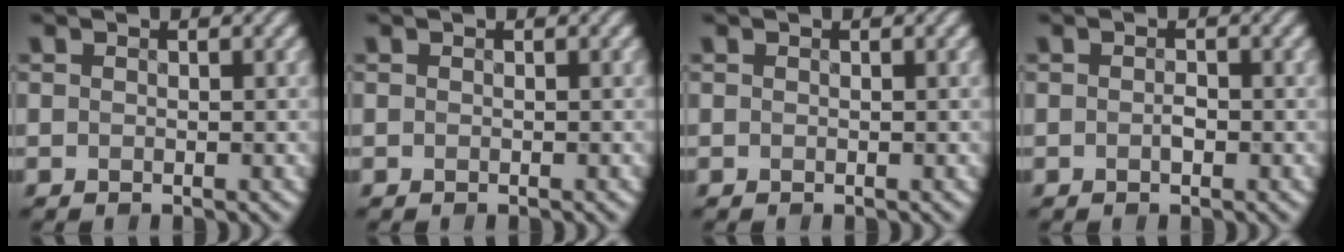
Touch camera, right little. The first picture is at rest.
{"total": 0.0}
{"total": 0.0}
{"total": 0.7, "force": [-0.2, 0.4, 0.6], "torque": [-0.014, 0.002, -0.004]}